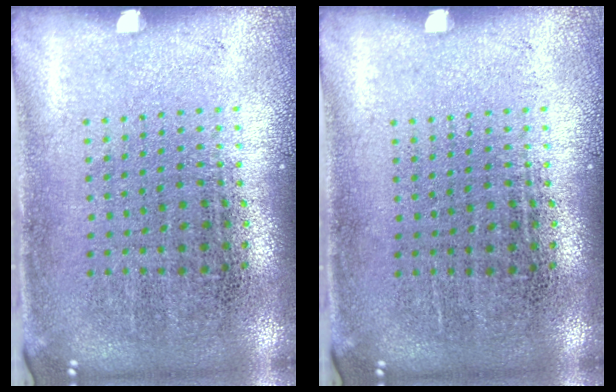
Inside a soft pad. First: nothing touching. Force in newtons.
{"total": 0.0}